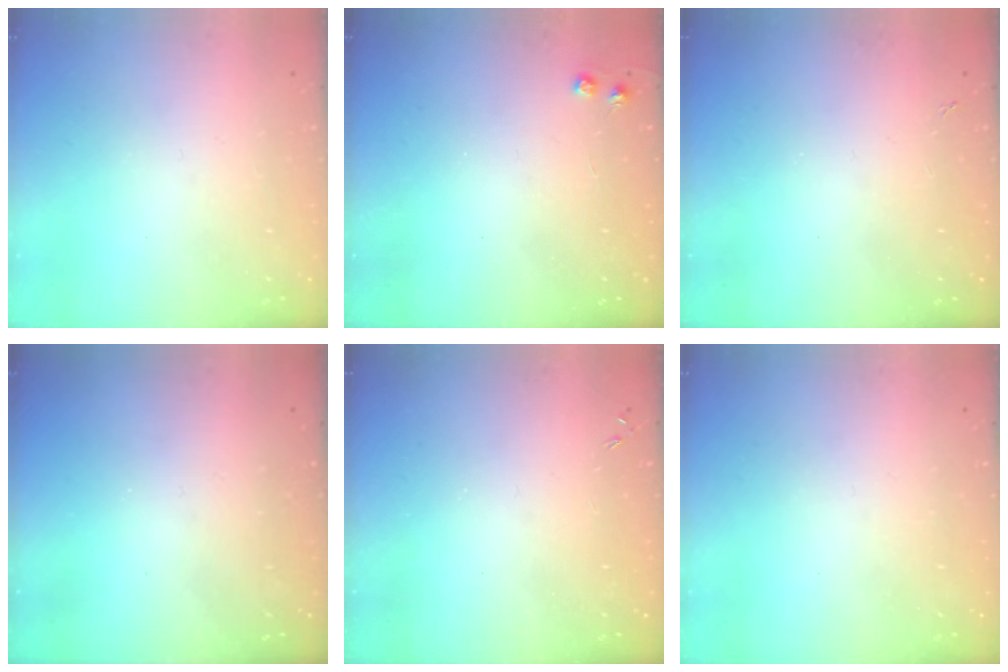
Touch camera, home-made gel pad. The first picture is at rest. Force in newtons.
{"total": 4.1, "press": 4.0, "slide": 0.5}
{"total": 1.3, "press": 1.3, "slide": 0.3}
{"total": 0.0}
{"total": 0.0}
{"total": 0.0}